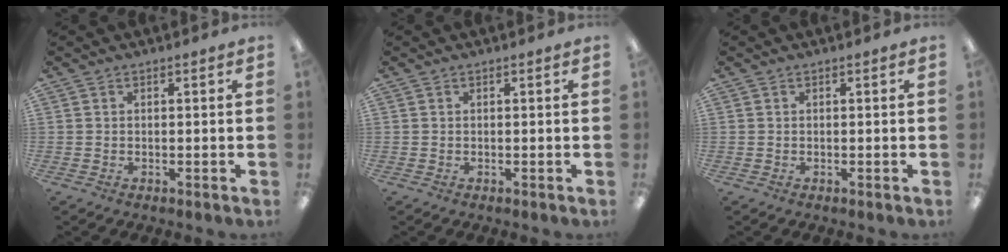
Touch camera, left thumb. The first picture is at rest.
{"total": 0.0}
{"total": 0.0}